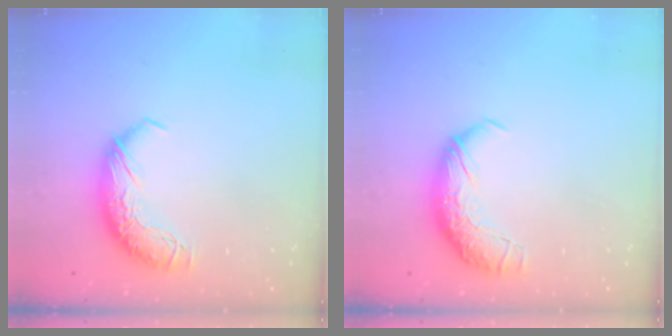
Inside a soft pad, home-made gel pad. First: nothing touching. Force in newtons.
{"total": 2.3, "press": 1.1, "slide": 2.1}